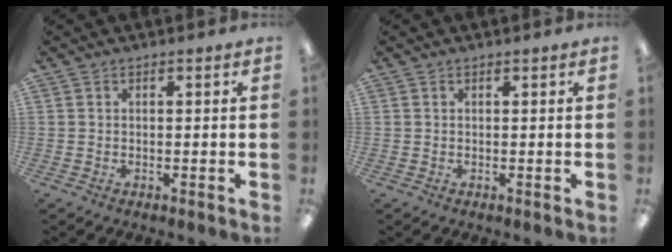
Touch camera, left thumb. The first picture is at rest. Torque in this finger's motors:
{"motor_torque": [0.00, 0.00, 0.01, 0.00, 0.00]}